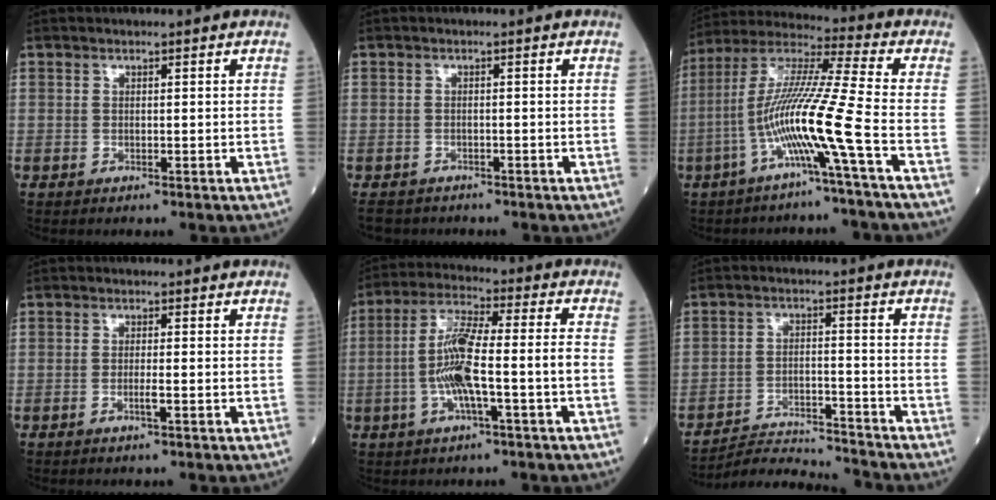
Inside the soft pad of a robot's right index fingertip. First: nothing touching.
{"total": 3.7, "force": [-3.0, 2.1, 0.0], "torque": [-0.002, 0.001, -0.052]}
{"total": 13.3, "force": [-4.8, -2.3, 12.2], "torque": [-0.246, 0.001, -0.100]}
{"total": 1.7, "force": [-0.7, -0.1, 1.6], "torque": [-0.032, -0.002, -0.014]}
{"total": 10.6, "force": [-2.3, 1.0, 10.3], "torque": [-0.204, 0.017, -0.047]}
{"total": 9.7, "force": [-9.6, -1.0, 0.0], "torque": [-0.001, 0.007, -0.168]}